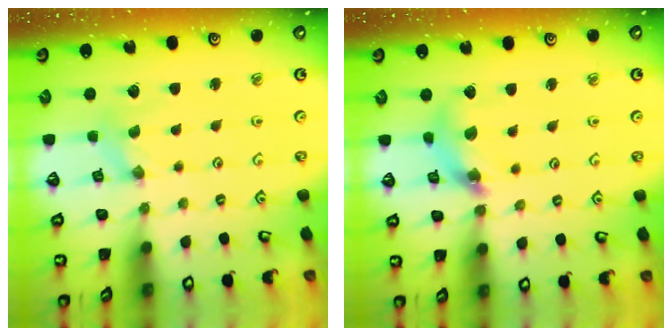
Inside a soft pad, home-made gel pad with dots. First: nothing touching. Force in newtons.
{"total": 12.1, "press": 12.0, "slide": 1.7}